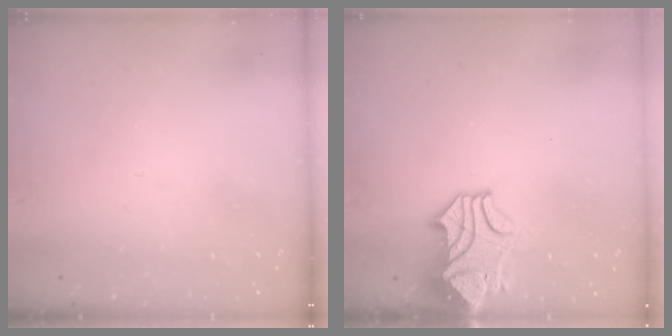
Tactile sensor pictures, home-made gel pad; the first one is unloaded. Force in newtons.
{"total": 2.9, "press": 2.8, "slide": 0.9}